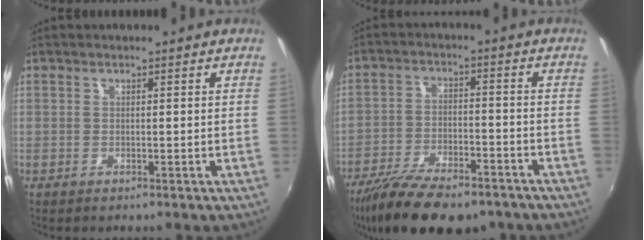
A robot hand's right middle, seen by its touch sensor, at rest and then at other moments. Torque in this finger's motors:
{"motor_torque": [1.07, -1.07, 0.26, 0.14]}